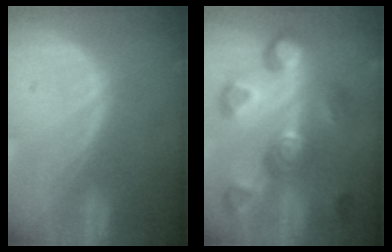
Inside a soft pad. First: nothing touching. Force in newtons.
{"total": 10.5, "press": 10.0, "slide": 3.3}